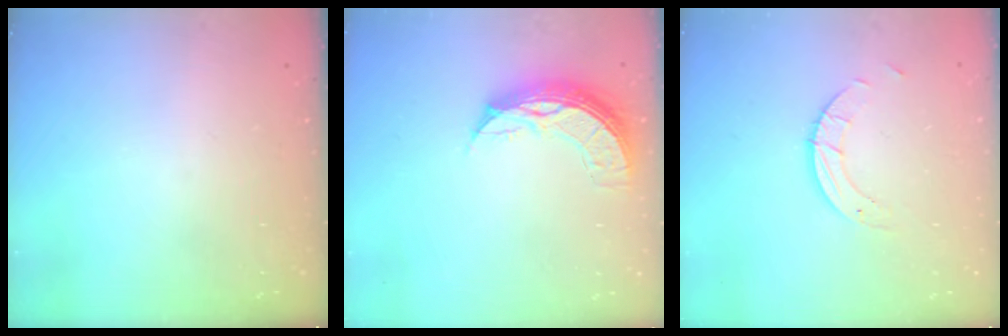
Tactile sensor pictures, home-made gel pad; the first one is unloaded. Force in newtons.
{"total": 9.2, "press": 9.2, "slide": 0.7}
{"total": 4.3, "press": 4.3, "slide": 0.3}